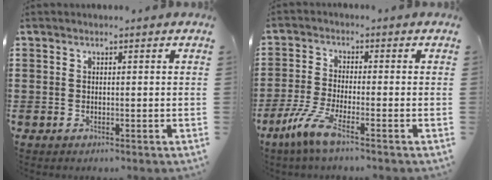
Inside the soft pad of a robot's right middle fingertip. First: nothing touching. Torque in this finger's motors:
{"motor_torque": [1.94, -0.19, 0.50, 0.13]}